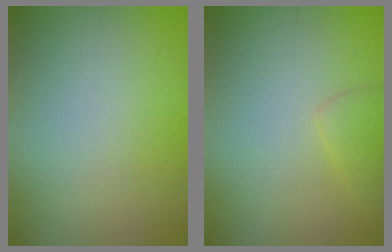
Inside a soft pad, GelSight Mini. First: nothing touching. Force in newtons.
{"total": 1.5, "press": 1.5, "slide": 0.0}